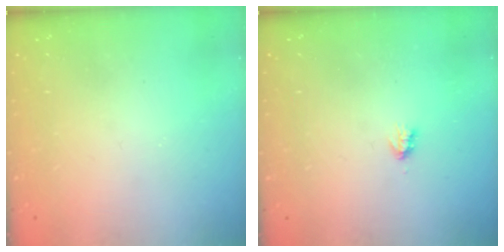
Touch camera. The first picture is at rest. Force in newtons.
{"total": 1.9, "press": 1.8, "slide": 0.4}